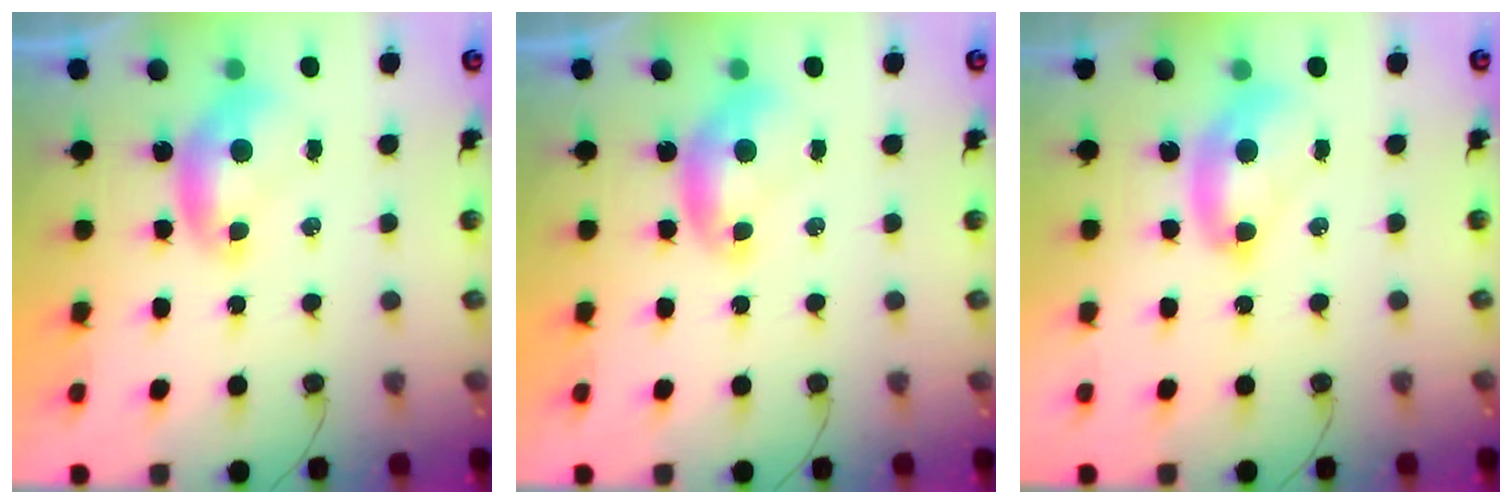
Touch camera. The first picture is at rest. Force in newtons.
{"total": 0.0}
{"total": 2.7, "press": 2.7, "slide": 0.1}